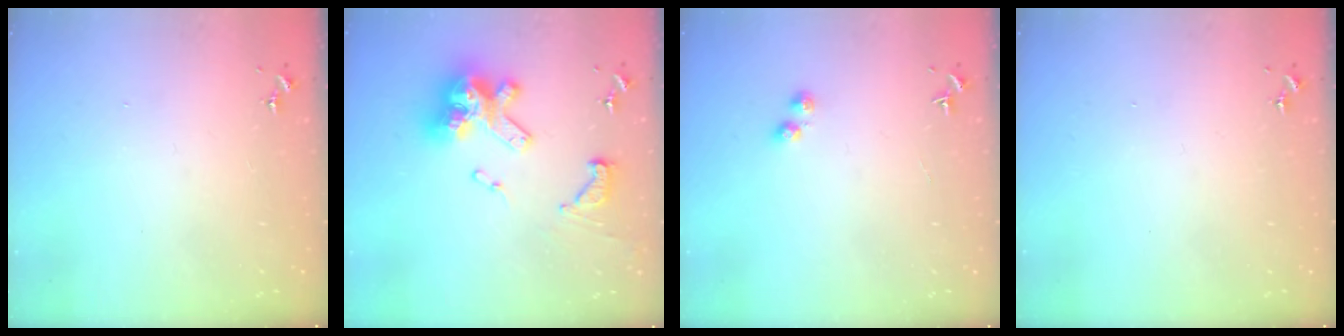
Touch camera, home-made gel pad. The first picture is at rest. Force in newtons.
{"total": 20.1, "press": 20.0, "slide": 1.8}
{"total": 3.2, "press": 3.1, "slide": 0.6}
{"total": 0.0}